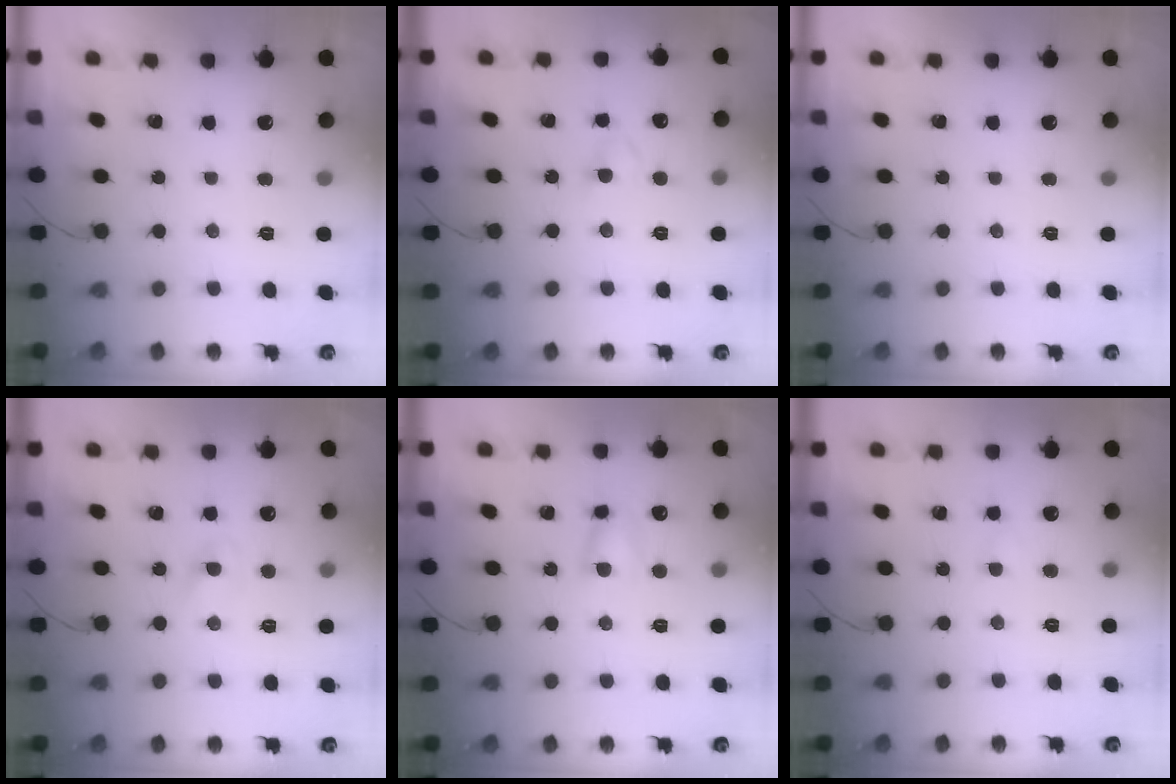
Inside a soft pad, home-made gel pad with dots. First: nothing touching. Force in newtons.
{"total": 2.9, "press": 2.7, "slide": 1.1}
{"total": 0.0}
{"total": 1.9, "press": 1.8, "slide": 0.8}
{"total": 5.2, "press": 5.2, "slide": 0.7}
{"total": 2.0, "press": 1.8, "slide": 0.8}